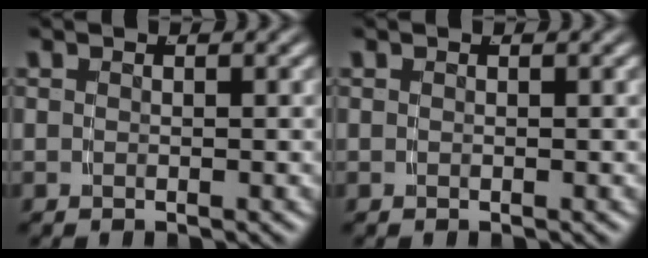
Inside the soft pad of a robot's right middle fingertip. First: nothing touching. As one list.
[{"total": 0.0}]